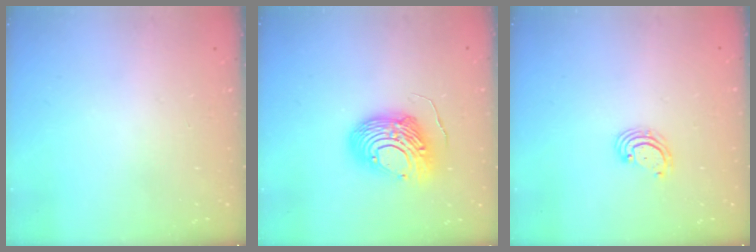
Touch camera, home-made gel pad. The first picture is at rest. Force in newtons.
{"total": 12.6, "press": 12.6, "slide": 1.4}
{"total": 3.1, "press": 3.1, "slide": 0.6}